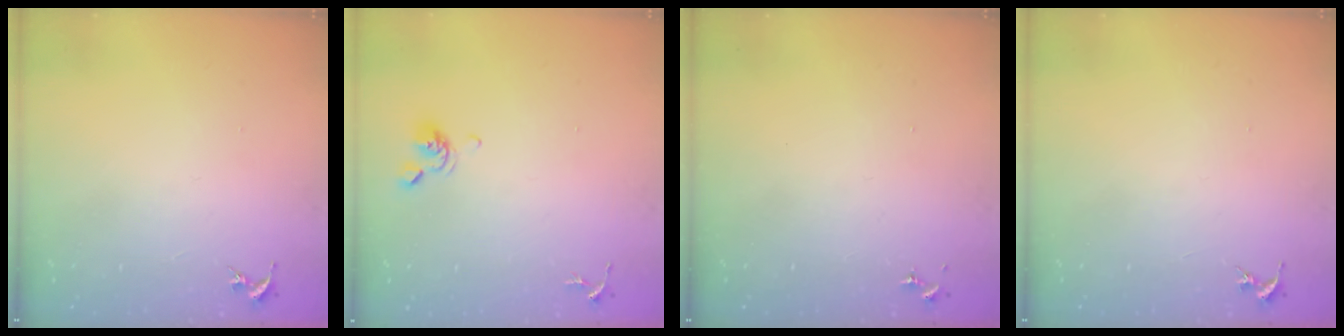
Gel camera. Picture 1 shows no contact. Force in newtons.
{"total": 6.2, "press": 6.0, "slide": 1.5}
{"total": 0.0}
{"total": 0.0}